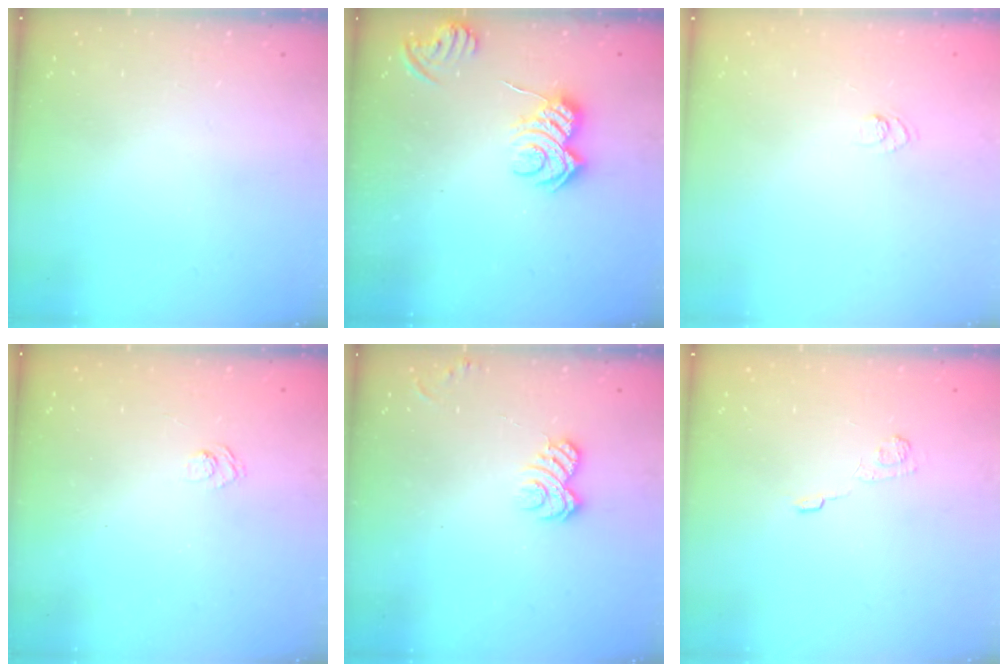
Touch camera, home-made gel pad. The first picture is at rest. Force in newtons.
{"total": 7.8, "press": 7.7, "slide": 0.9}
{"total": 3.2, "press": 3.0, "slide": 1.0}
{"total": 2.4, "press": 2.0, "slide": 1.3}
{"total": 4.7, "press": 4.5, "slide": 1.3}
{"total": 8.5, "press": 8.4, "slide": 1.5}